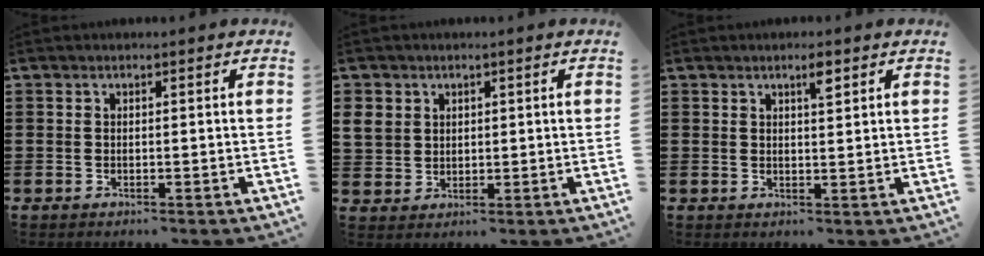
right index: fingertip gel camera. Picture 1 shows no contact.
{"total": 4.0, "force": [1.6, 3.5, 0.7], "torque": [-0.031, 0.014, 0.030]}
{"total": 2.5, "force": [1.6, 0.5, 1.8], "torque": [-0.022, -0.003, 0.023]}